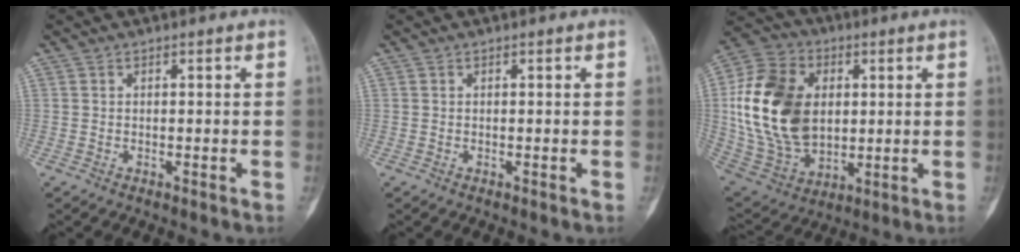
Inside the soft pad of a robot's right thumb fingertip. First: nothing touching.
{"total": 0.0}
{"total": 22.5, "force": [2.6, 15.6, 16.0], "torque": [-0.300, -0.006, 0.060]}